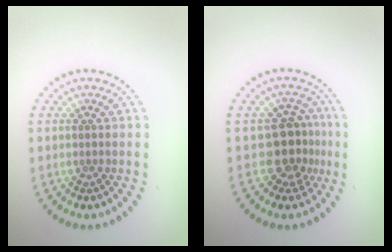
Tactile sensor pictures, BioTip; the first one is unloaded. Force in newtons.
{"total": 3.6, "press": 2.9, "slide": 2.0}